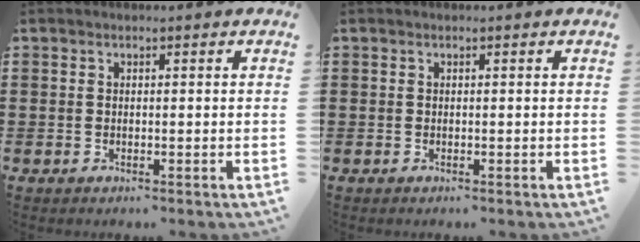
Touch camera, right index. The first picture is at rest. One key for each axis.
{"total": 0.0}